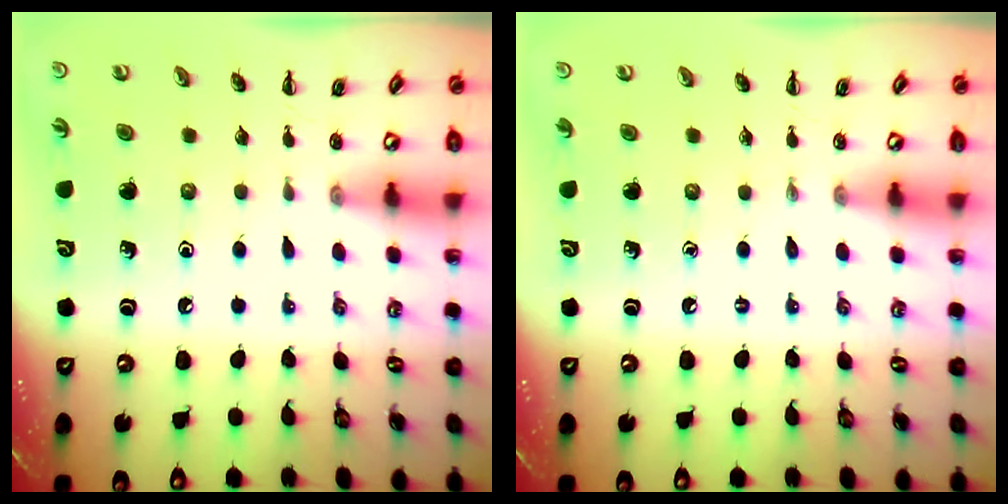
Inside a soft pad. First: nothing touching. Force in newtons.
{"total": 0.0}